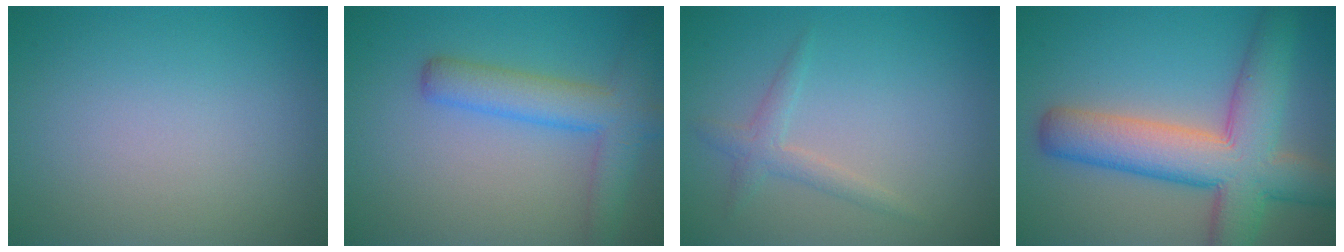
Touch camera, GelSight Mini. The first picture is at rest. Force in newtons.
{"total": 4.8, "press": 4.8, "slide": 0.1}
{"total": 1.7, "press": 1.7, "slide": 0.1}
{"total": 9.8, "press": 9.7, "slide": 0.6}